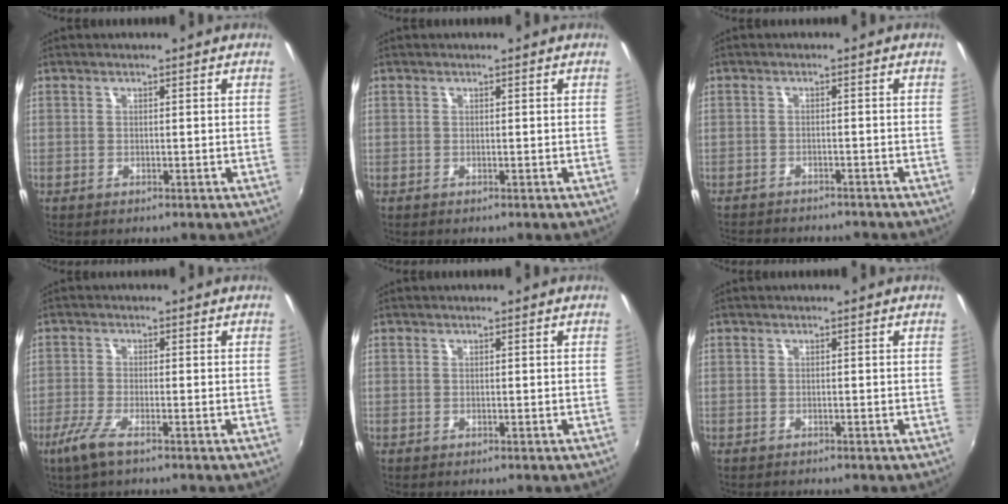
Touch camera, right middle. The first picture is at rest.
{"total": 0.0}
{"total": 9.2, "force": [-8.4, 2.2, 3.1], "torque": [-0.077, -0.019, -0.125]}
{"total": 4.9, "force": [-3.2, 0.7, 3.6], "torque": [-0.091, -0.014, -0.064]}
{"total": 0.0}
{"total": 0.6, "force": [-0.5, 0.3, -0.1], "torque": [0.000, -0.002, -0.011]}